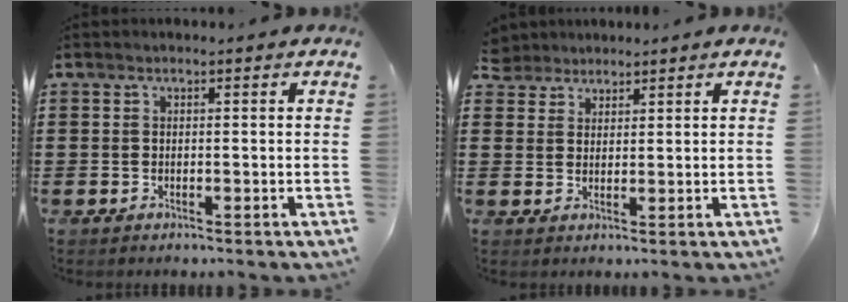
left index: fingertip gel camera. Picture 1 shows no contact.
{"total": 2.9, "force": [2.6, 1.4, -0.3], "torque": [-0.008, 0.006, 0.050]}